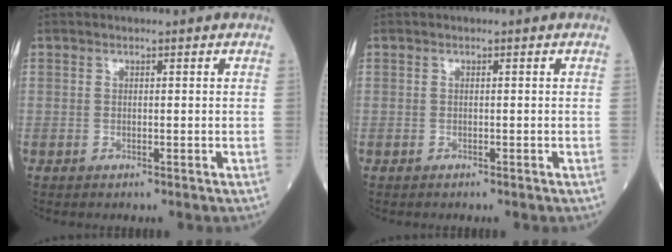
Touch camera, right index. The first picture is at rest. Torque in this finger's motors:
{"motor_torque": [0.07, -0.10, 0.05, 0.00]}